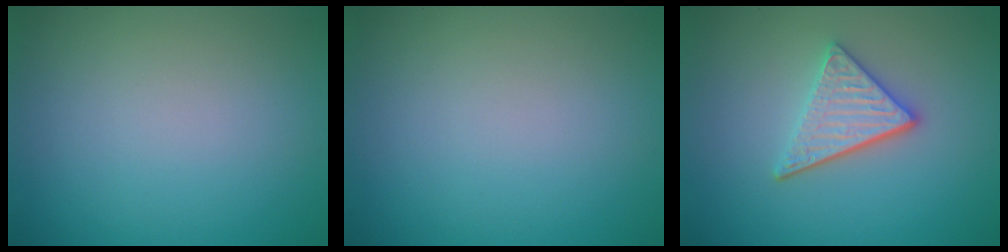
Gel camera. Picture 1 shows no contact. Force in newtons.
{"total": 0.0}
{"total": 3.6, "press": 3.0, "slide": 2.0}